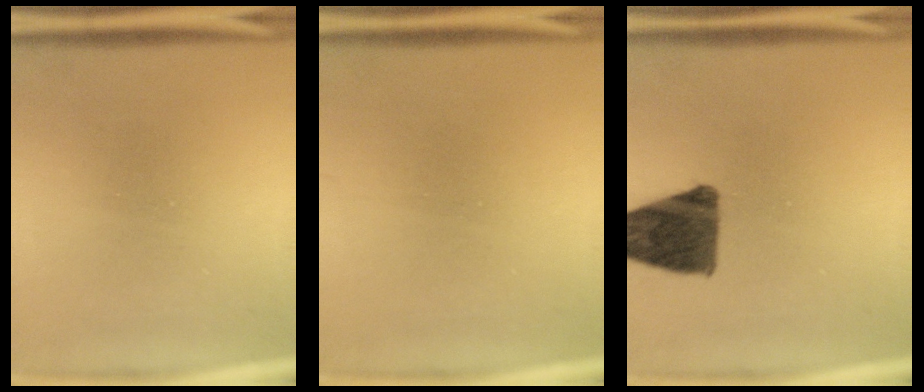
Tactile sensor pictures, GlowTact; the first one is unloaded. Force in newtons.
{"total": 1.1}
{"total": 11.6}